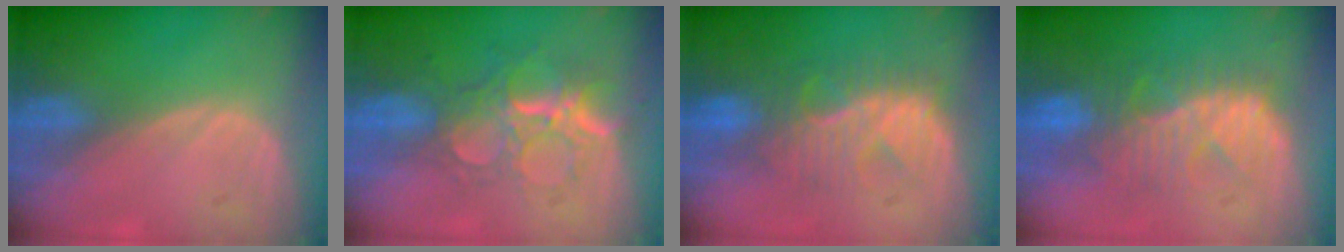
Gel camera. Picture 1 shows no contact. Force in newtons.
{"total": 9.1, "press": 7.7, "slide": 4.8}
{"total": 8.1, "press": 8.0, "slide": 1.2}
{"total": 9.8, "press": 9.0, "slide": 3.9}